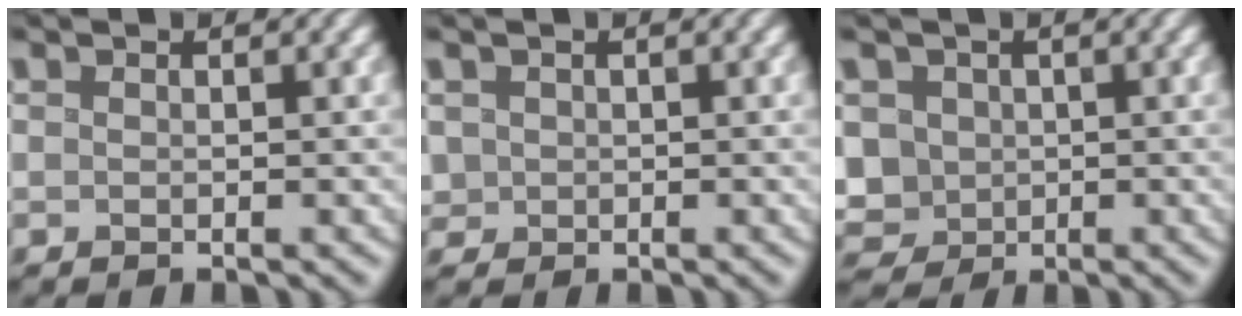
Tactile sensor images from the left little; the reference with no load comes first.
{"total": 1.2, "force": [0.1, 1.2, 0.3], "torque": [-0.008, 0.000, 0.004]}
{"total": 6.6, "force": [-0.6, 5.9, 2.8], "torque": [-0.065, 0.005, -0.038]}